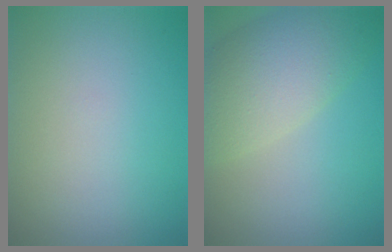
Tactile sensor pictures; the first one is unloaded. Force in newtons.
{"total": 6.5, "press": 6.4, "slide": 0.4}